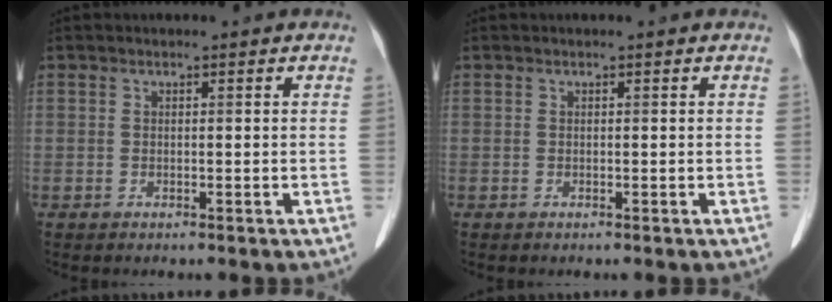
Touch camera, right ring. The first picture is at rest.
{"total": 0.0}